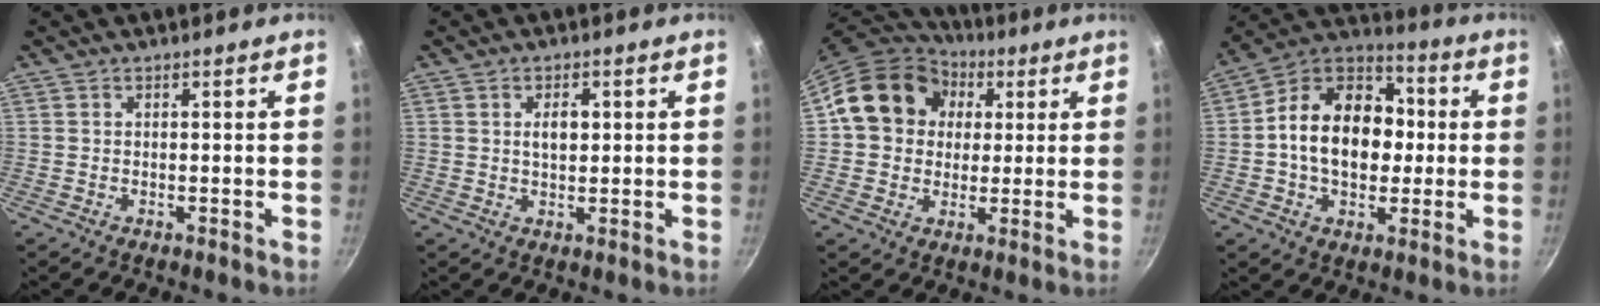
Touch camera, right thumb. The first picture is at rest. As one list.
[{"total": 3.8, "force": [0.8, 2.2, 3.0], "torque": [-0.038, 0.001, 0.013]}, {"total": 15.9, "force": [3.7, 13.4, 7.7], "torque": [-0.104, 0.018, 0.051]}, {"total": 18.6, "force": [-0.1, 13.5, 12.7], "torque": [-0.171, 0.035, -0.019]}]